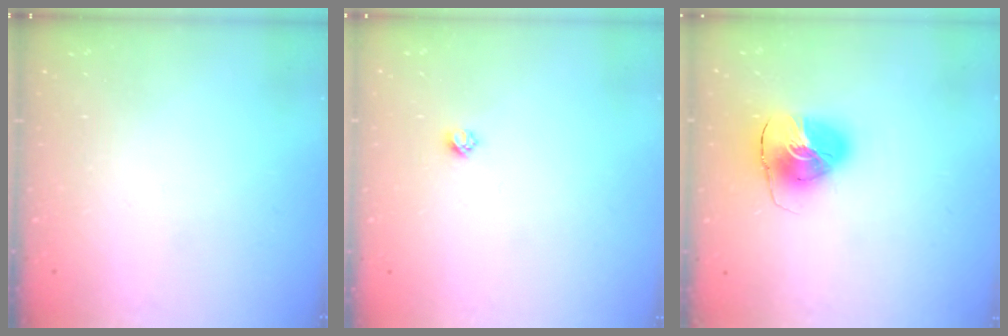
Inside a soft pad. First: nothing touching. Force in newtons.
{"total": 2.4, "press": 2.4, "slide": 0.2}
{"total": 9.3, "press": 9.2, "slide": 1.3}